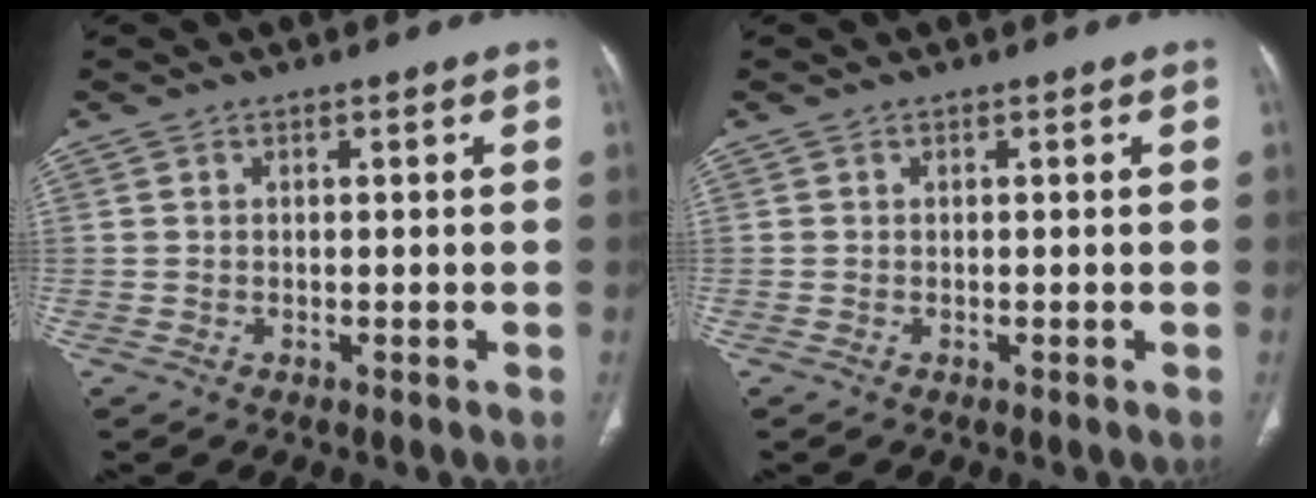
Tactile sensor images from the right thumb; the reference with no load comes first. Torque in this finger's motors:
{"motor_torque": [-0.12, -0.06, 0.59, 0.06, 0.04]}